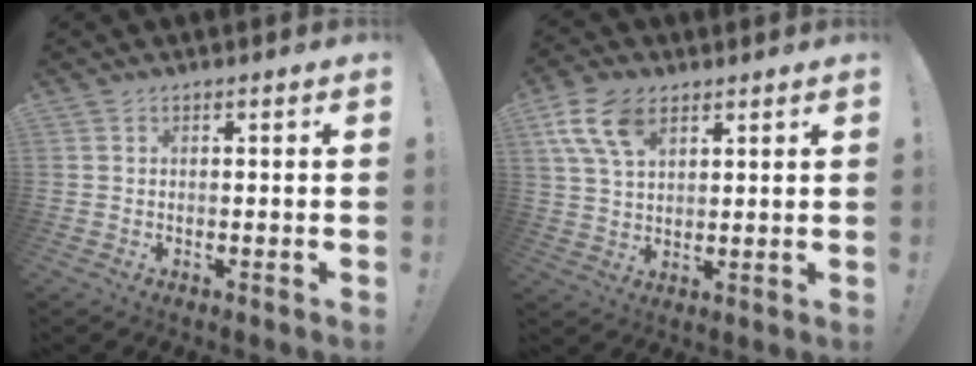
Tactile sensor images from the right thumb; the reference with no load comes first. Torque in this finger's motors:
{"motor_torque": [0.12, 0.24, 0.18, -0.03, 0.04]}